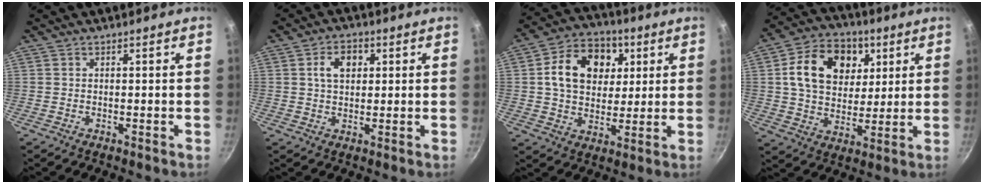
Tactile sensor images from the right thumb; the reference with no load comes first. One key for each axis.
{"total": 5.9, "fx": 1.6, "fy": 4.1, "fz": 3.9, "tx": -0.046, "ty": 0.005, "tz": 0.023}
{"total": 15.5, "fx": 4.0, "fy": 11.7, "fz": 9.4, "tx": -0.125, "ty": 0.009, "tz": 0.056}
{"total": 17.2, "fx": 5.2, "fy": 12.8, "fz": 10.3, "tx": -0.146, "ty": 0.000, "tz": 0.079}